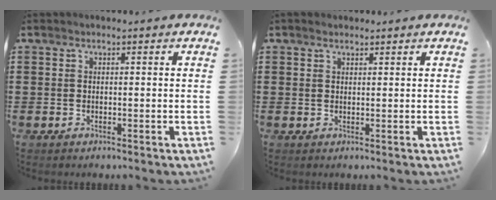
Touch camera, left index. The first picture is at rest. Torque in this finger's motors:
{"motor_torque": [0.68, 0.59, 0.08, 0.01]}